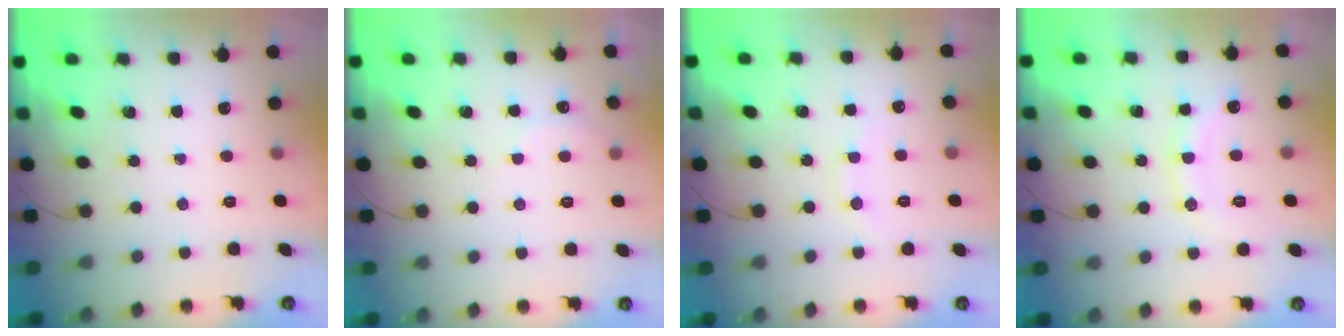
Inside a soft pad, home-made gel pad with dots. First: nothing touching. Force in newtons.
{"total": 5.9, "press": 5.8, "slide": 1.0}
{"total": 7.4, "press": 7.2, "slide": 1.6}
{"total": 9.6, "press": 9.5, "slide": 0.7}